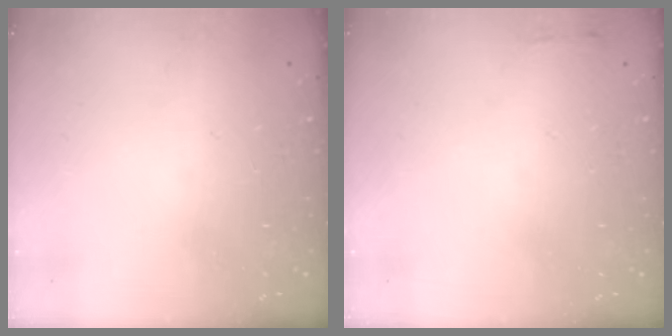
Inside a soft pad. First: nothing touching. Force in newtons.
{"total": 2.1, "press": 2.0, "slide": 0.5}